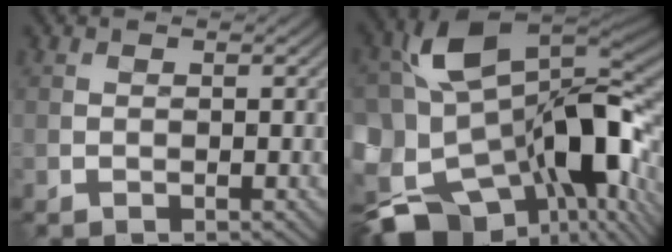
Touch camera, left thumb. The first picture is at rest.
{"total": 19.4, "force": [-3.7, 11.0, 15.5], "torque": [-0.311, -0.032, -0.050]}